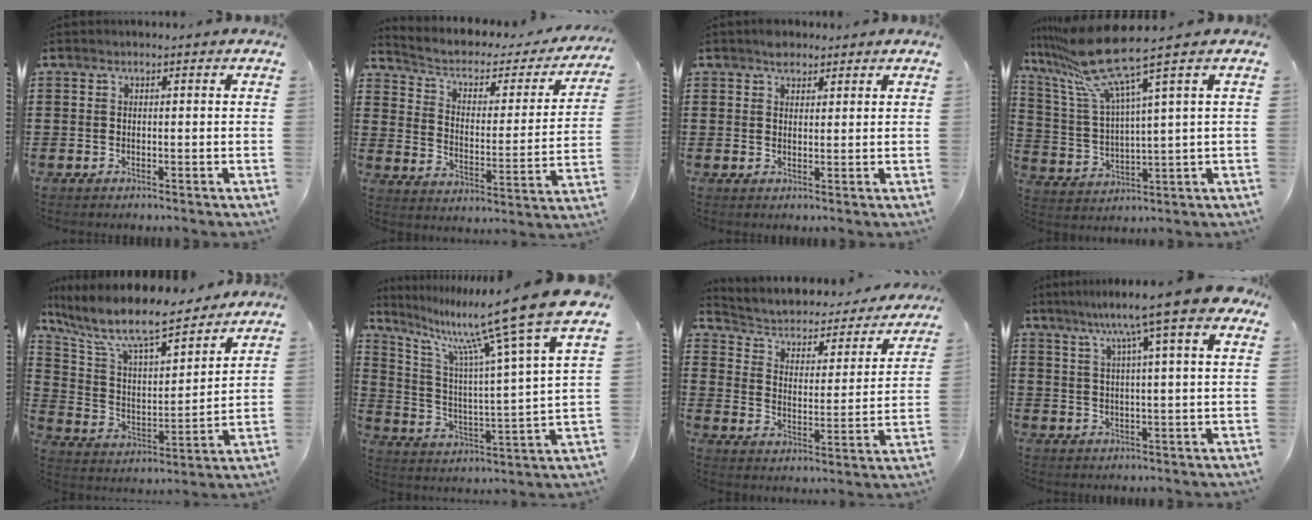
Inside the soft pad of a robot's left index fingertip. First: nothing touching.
{"total": 3.7, "force": [2.1, 2.2, 2.1], "torque": [-0.056, -0.014, 0.027]}
{"total": 2.5, "force": [2.1, 1.3, 0.7], "torque": [-0.010, 0.001, 0.038]}
{"total": 12.0, "force": [8.4, 0.6, 8.5], "torque": [-0.211, -0.037, 0.140]}
{"total": 10.2, "force": [8.6, 2.0, 5.2], "torque": [-0.141, -0.053, 0.145]}
{"total": 13.9, "force": [10.8, -0.3, 8.7], "torque": [-0.186, -0.077, 0.167]}
{"total": 2.6, "force": [1.9, 1.5, 0.8], "torque": [-0.033, -0.020, 0.021]}
{"total": 9.3, "force": [5.9, -0.1, 7.3], "torque": [-0.139, -0.011, 0.093]}